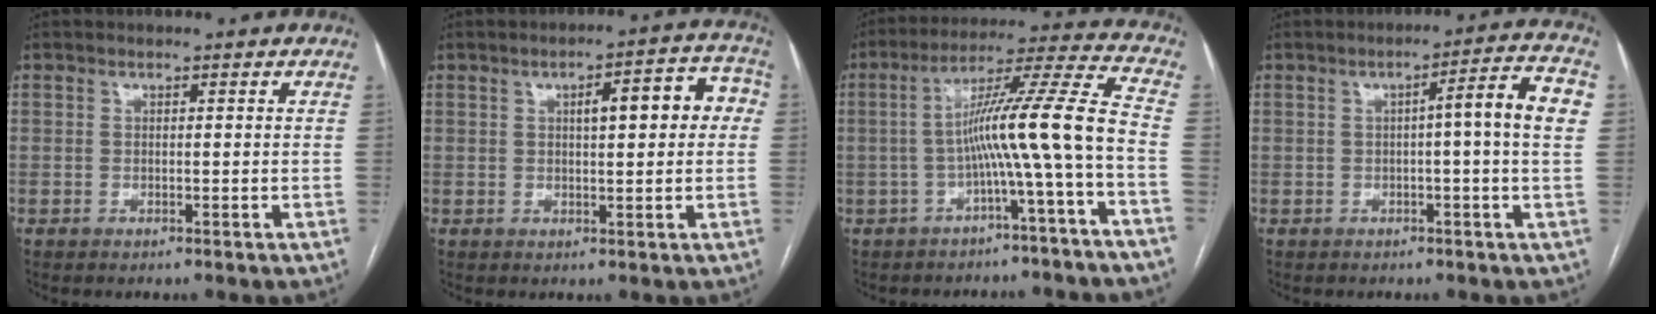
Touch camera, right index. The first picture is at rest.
{"total": 8.3, "force": [1.4, 2.3, 7.8], "torque": [-0.098, 0.034, 0.015]}
{"total": 10.5, "force": [-2.7, -1.8, 10.0], "torque": [-0.167, 0.027, -0.044]}
{"total": 7.7, "force": [0.6, -0.3, 7.7], "torque": [-0.102, 0.016, 0.002]}